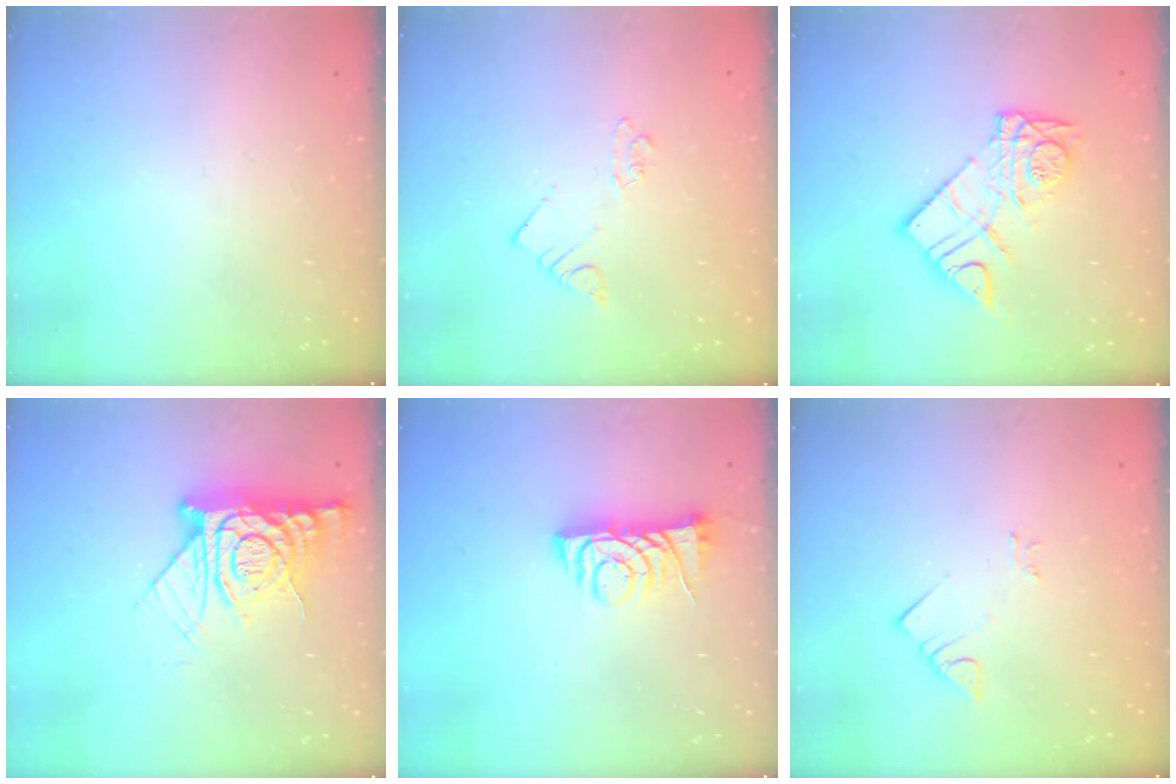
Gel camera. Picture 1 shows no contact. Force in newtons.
{"total": 1.7, "press": 1.6, "slide": 0.2}
{"total": 12.8, "press": 12.8, "slide": 1.1}
{"total": 13.8, "press": 13.7, "slide": 1.3}
{"total": 7.2, "press": 7.1, "slide": 0.9}
{"total": 2.7, "press": 2.7, "slide": 0.2}